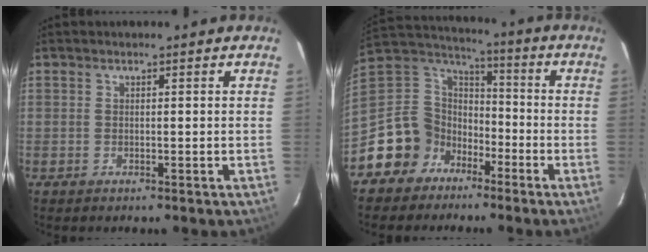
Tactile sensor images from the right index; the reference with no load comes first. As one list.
[{"total": 12.5, "force": [-7.5, 9.9, 1.6], "torque": [-0.058, 0.045, -0.142]}]